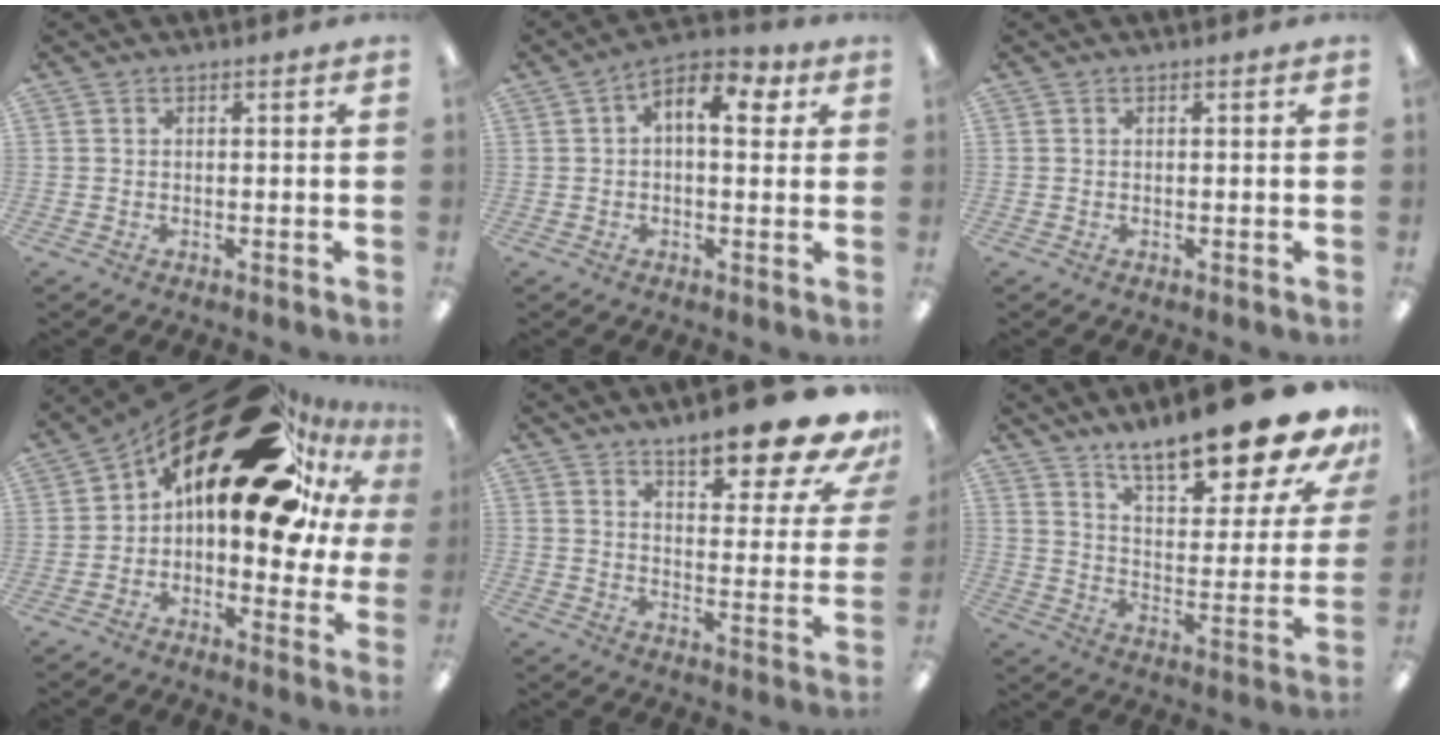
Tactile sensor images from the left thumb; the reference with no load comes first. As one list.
[{"total": 9.2, "force": [2.9, 4.6, 7.4], "torque": [-0.111, -0.001, 0.045]}, {"total": 0.0}, {"total": 27.8, "force": [13.5, 12.8, 20.7], "torque": [-0.282, -0.086, 0.244]}, {"total": 15.5, "force": [12.5, 3.3, 8.6], "torque": [-0.113, -0.093, 0.204]}, {"total": 20.0, "force": [16.6, 4.4, 10.2], "torque": [-0.147, -0.124, 0.273]}]